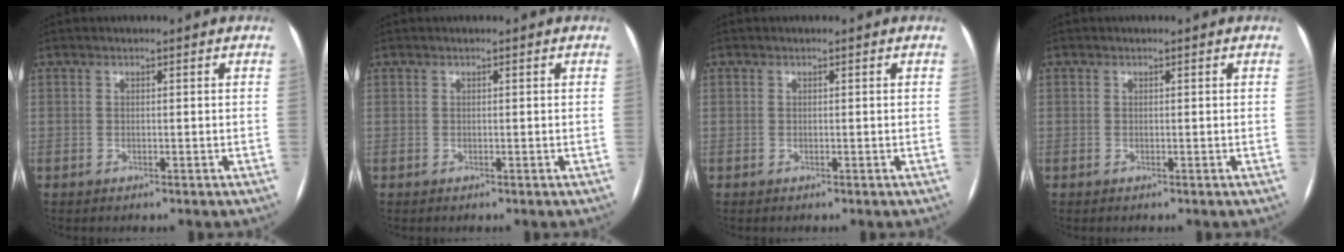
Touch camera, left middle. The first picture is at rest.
{"total": 0.0}
{"total": 0.0}
{"total": 0.0}